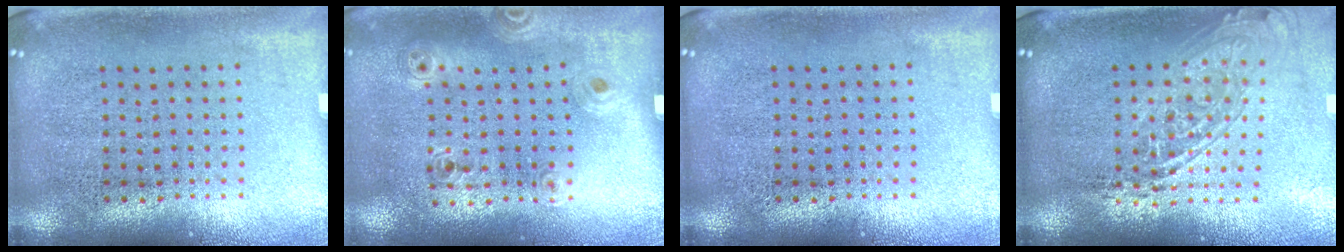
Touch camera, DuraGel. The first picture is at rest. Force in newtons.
{"total": 1.1, "press": 0.9, "slide": 0.7}
{"total": 0.0}
{"total": 1.6, "press": 1.3, "slide": 1.0}